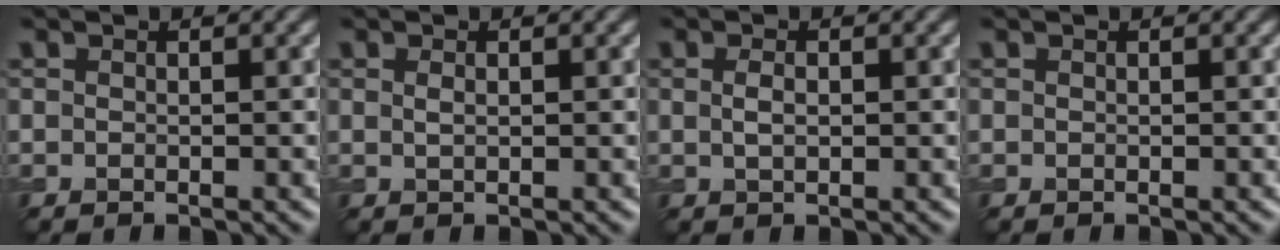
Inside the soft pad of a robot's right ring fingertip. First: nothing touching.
{"total": 0.6, "force": [0.2, 0.2, 0.5], "torque": [-0.012, 0.001, 0.005]}
{"total": 1.2, "force": [0.2, 0.6, 1.0], "torque": [-0.024, 0.000, 0.003]}
{"total": 0.0}